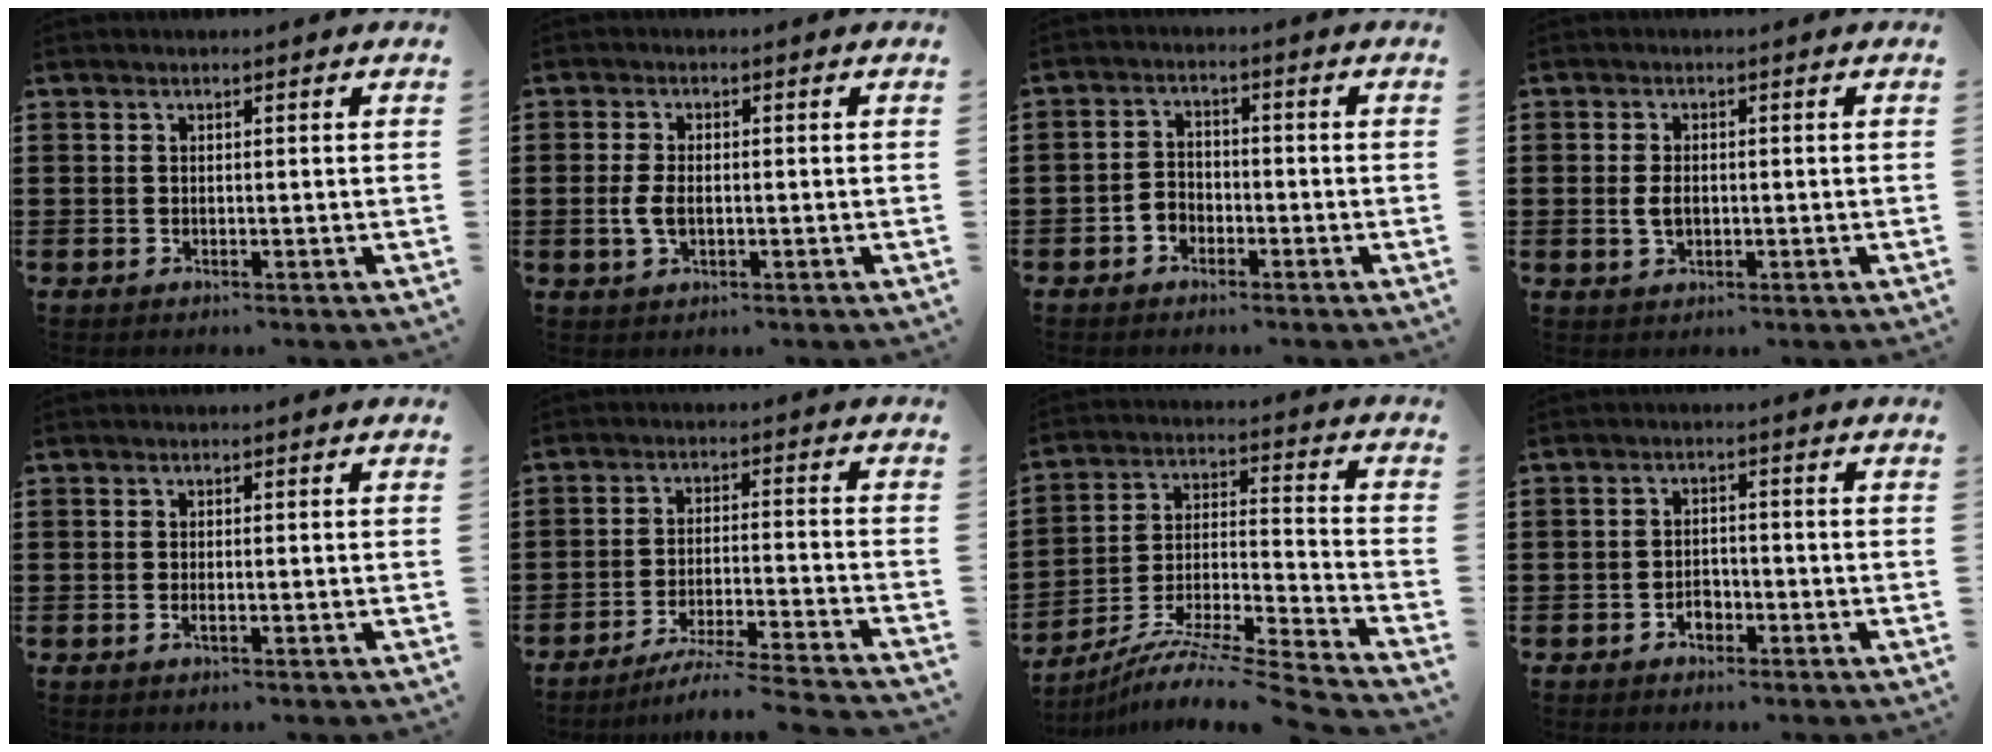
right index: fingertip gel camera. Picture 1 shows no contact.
{"total": 3.4, "force": [-0.4, 1.8, 2.8], "torque": [-0.076, -0.004, -0.015]}
{"total": 2.6, "force": [-1.9, 1.7, 0.5], "torque": [-0.016, 0.007, -0.043]}
{"total": 2.5, "force": [-0.3, 1.6, 1.9], "torque": [-0.038, 0.005, -0.006]}
{"total": 0.6, "force": [-0.2, 0.1, 0.6], "torque": [-0.010, -0.005, -0.003]}
{"total": 5.3, "force": [-4.9, -0.7, 2.0], "torque": [-0.040, -0.017, -0.097]}
{"total": 8.7, "force": [-7.8, -0.4, 3.8], "torque": [-0.067, -0.003, -0.161]}
{"total": 2.3, "force": [-1.4, 1.4, 1.2], "torque": [-0.025, 0.001, -0.028]}